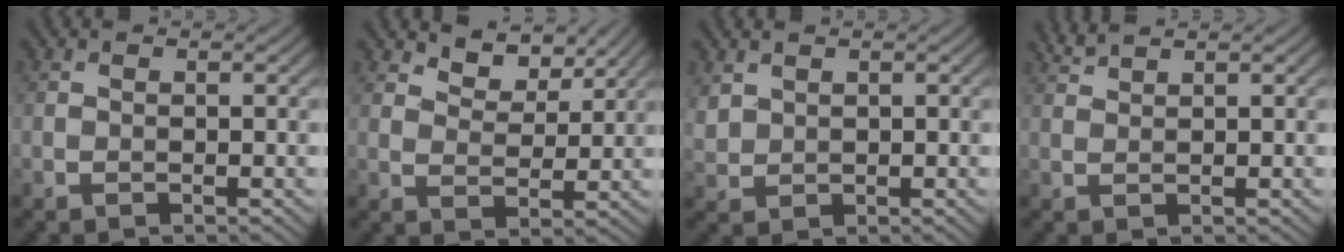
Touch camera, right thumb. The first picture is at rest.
{"total": 4.8, "force": [3.7, 2.4, 1.9], "torque": [-0.044, -0.006, 0.067]}
{"total": 2.3, "force": [1.5, 1.5, 0.8], "torque": [-0.027, 0.001, 0.037]}
{"total": 1.7, "force": [1.5, 0.1, 0.8], "torque": [-0.022, 0.008, 0.034]}